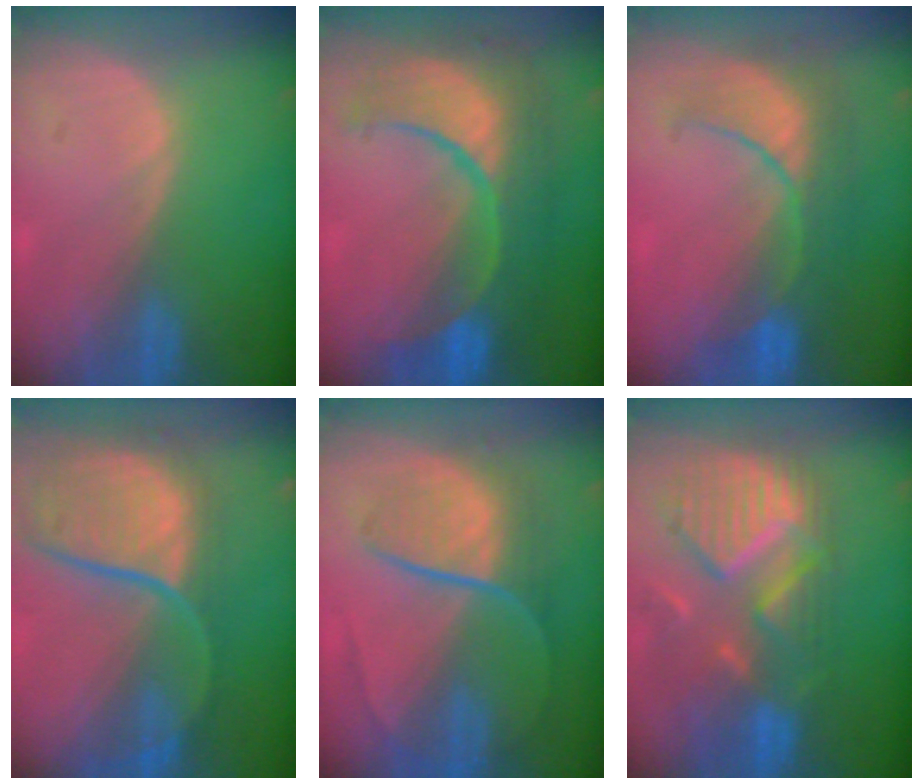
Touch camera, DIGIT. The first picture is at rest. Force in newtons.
{"total": 12.4, "press": 12.3, "slide": 1.5}
{"total": 8.1, "press": 8.1, "slide": 0.7}
{"total": 12.0, "press": 9.9, "slide": 6.8}
{"total": 9.0, "press": 7.5, "slide": 5.0}
{"total": 11.8, "press": 10.3, "slide": 5.6}